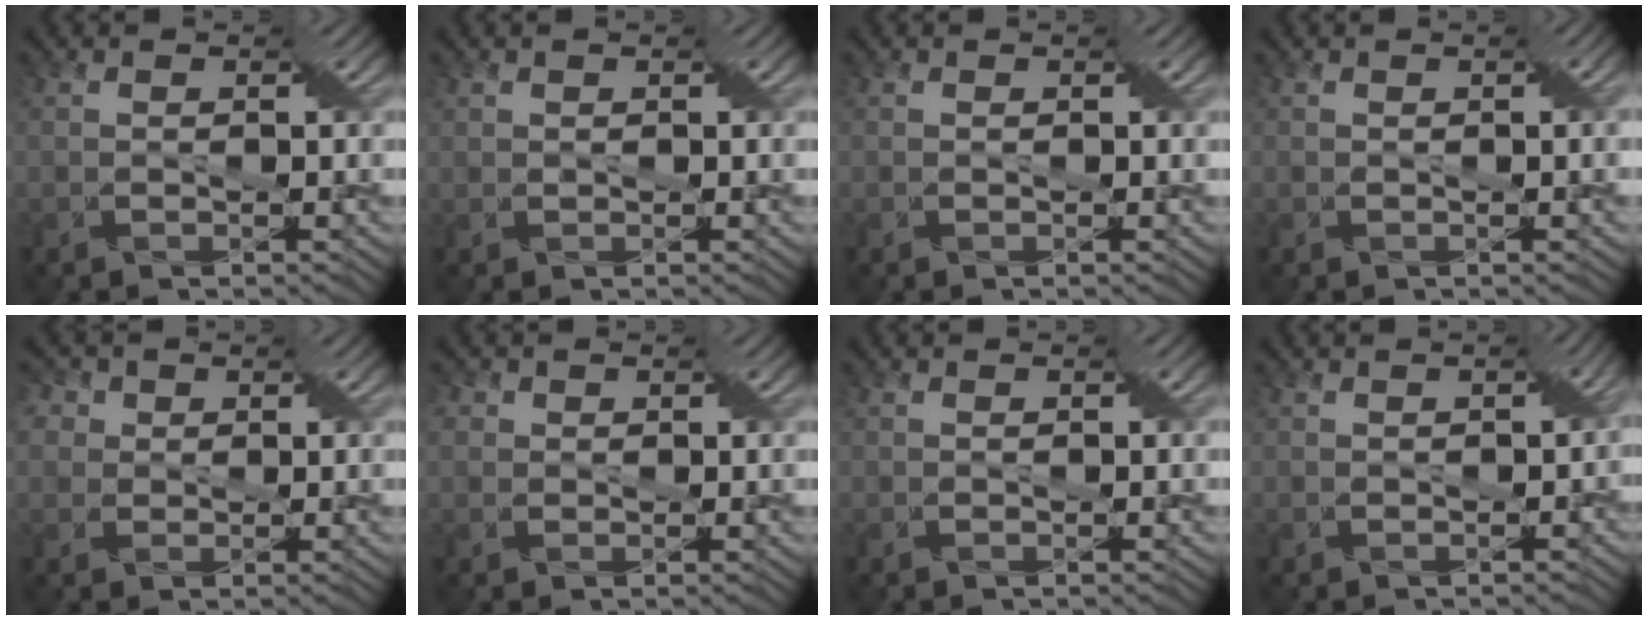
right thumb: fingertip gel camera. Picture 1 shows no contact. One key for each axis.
{"total": 0.9, "fx": 0.6, "fy": 0.7, "fz": 0.2, "tx": -0.005, "ty": -0.001, "tz": 0.010}
{"total": 0.0}
{"total": 1.5, "fx": 0.1, "fy": 0.3, "fz": 1.5, "tx": -0.018, "ty": 0.006, "tz": 0.001}
{"total": 6.2, "fx": 2.6, "fy": 4.9, "fz": 2.6, "tx": -0.069, "ty": 0.027, "tz": 0.033}
{"total": 2.7, "fx": 1.0, "fy": 2.3, "fz": 1.0, "tx": -0.016, "ty": 0.012, "tz": 0.003}
{"total": 0.0}
{"total": 2.2, "fx": -0.4, "fy": 1.4, "fz": 1.7, "tx": -0.018, "ty": -0.005, "tz": -0.005}